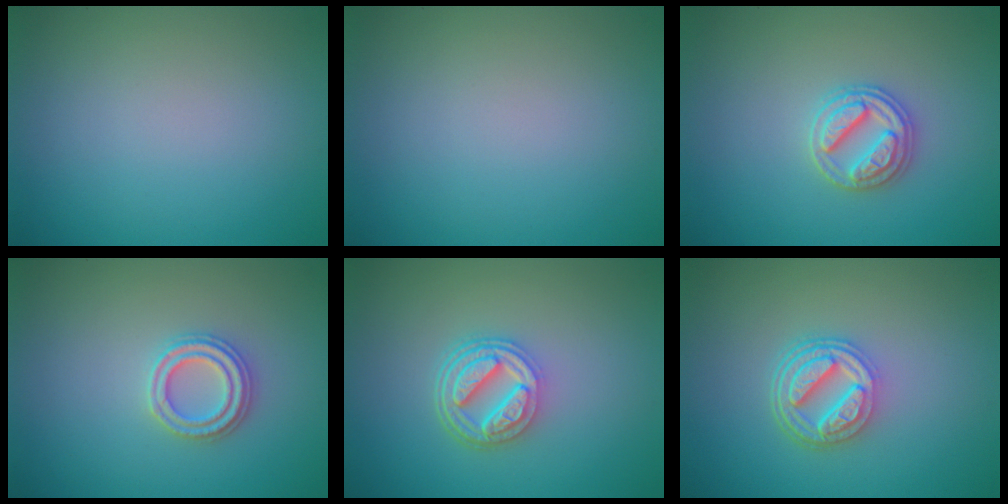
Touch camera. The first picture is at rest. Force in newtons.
{"total": 0.0}
{"total": 2.9, "press": 2.8, "slide": 0.4}
{"total": 2.4, "press": 2.4, "slide": 0.2}
{"total": 4.9, "press": 3.7, "slide": 3.2}
{"total": 4.9, "press": 3.7, "slide": 3.2}